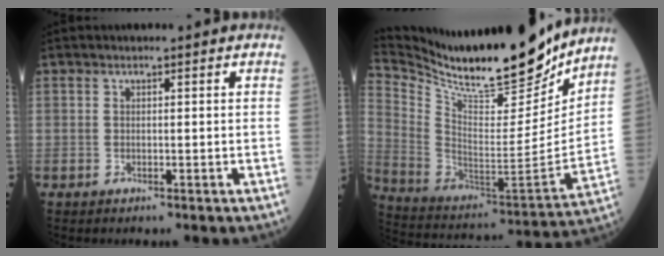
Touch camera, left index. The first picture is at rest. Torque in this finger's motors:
{"motor_torque": [0.92, -1.22, 0.25, 0.06]}